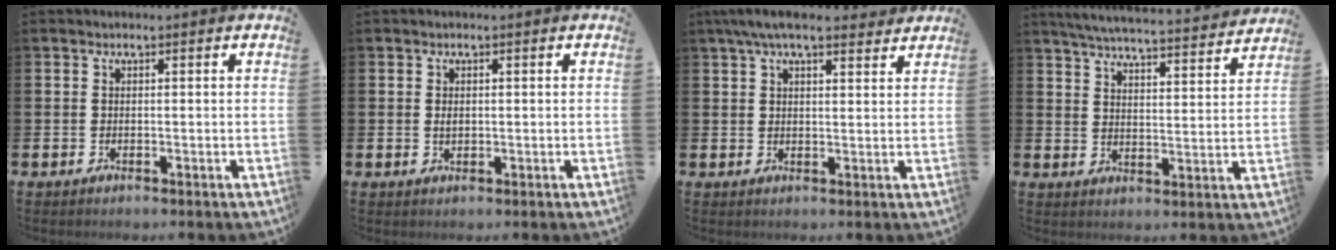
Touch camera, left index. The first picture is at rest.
{"total": 0.9, "force": [0.2, 0.5, 0.7], "torque": [-0.001, -0.001, 0.000]}
{"total": 5.5, "force": [4.7, 1.3, 2.6], "torque": [-0.061, -0.010, 0.085]}
{"total": 5.9, "force": [5.7, 0.1, 1.4], "torque": [-0.046, -0.045, 0.097]}